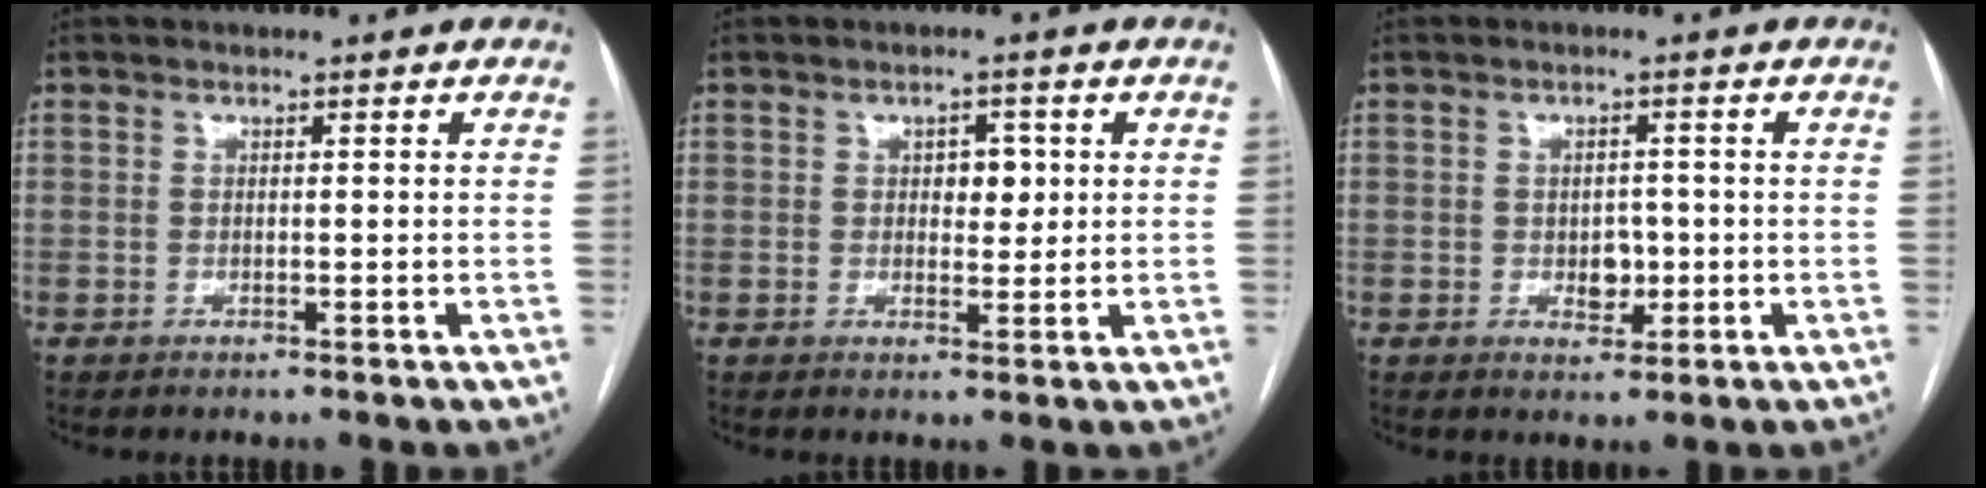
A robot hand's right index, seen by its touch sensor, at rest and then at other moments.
{"total": 3.3, "force": [0.7, 2.0, 2.5], "torque": [-0.030, 0.006, 0.012]}
{"total": 3.1, "force": [-0.6, 2.1, 2.3], "torque": [-0.027, 0.003, -0.003]}